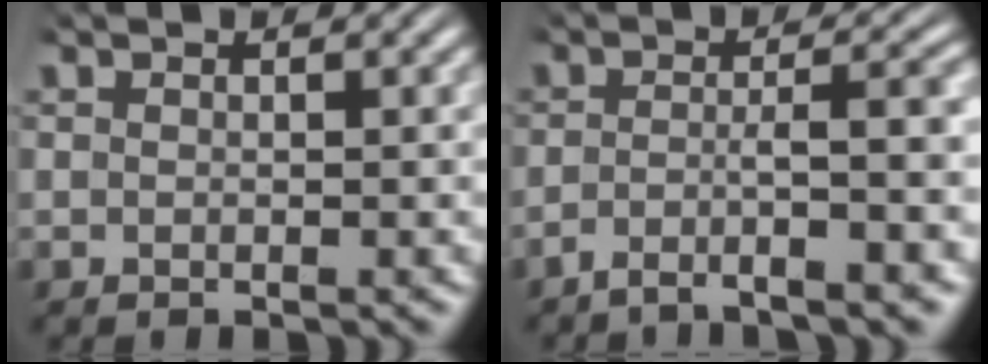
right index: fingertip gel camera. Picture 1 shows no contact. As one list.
[{"total": 3.9, "force": [-2.7, 0.1, 2.8], "torque": [-0.039, -0.010, -0.038]}]